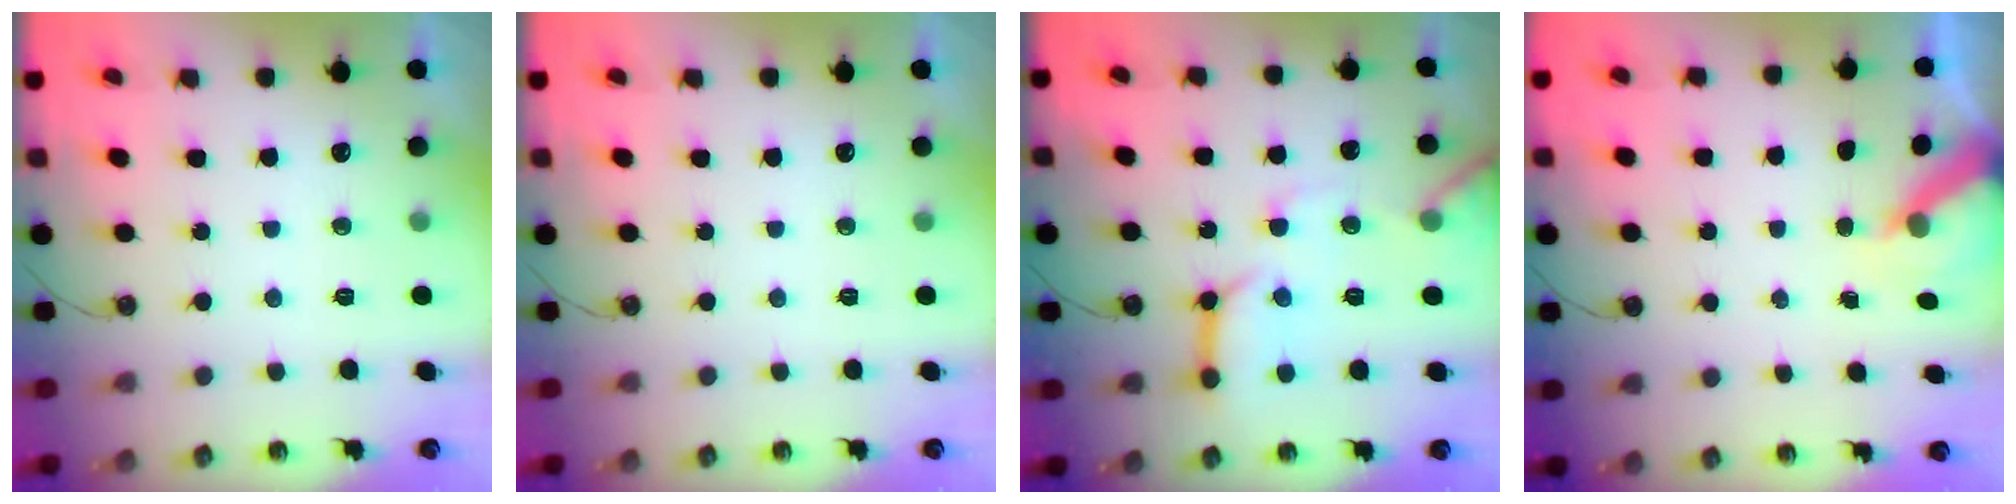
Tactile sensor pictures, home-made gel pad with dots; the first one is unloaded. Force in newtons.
{"total": 0.0}
{"total": 13.5, "press": 13.4, "slide": 1.5}
{"total": 5.4, "press": 5.4, "slide": 0.6}